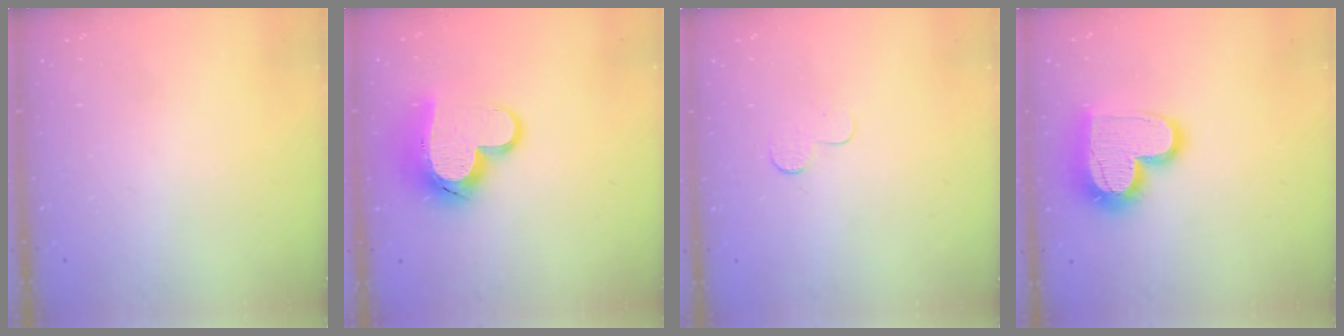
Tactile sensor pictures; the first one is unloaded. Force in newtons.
{"total": 14.9, "press": 14.9, "slide": 0.9}
{"total": 4.9, "press": 4.8, "slide": 0.5}
{"total": 18.6, "press": 18.6, "slide": 1.3}